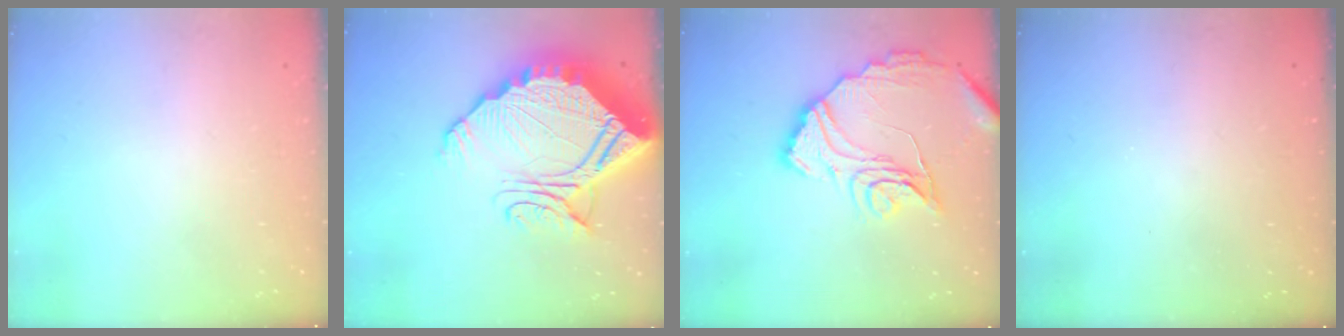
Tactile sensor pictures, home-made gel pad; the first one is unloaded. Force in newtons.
{"total": 25.8, "press": 25.7, "slide": 2.2}
{"total": 17.4, "press": 17.3, "slide": 1.4}
{"total": 3.0, "press": 3.0, "slide": 0.1}